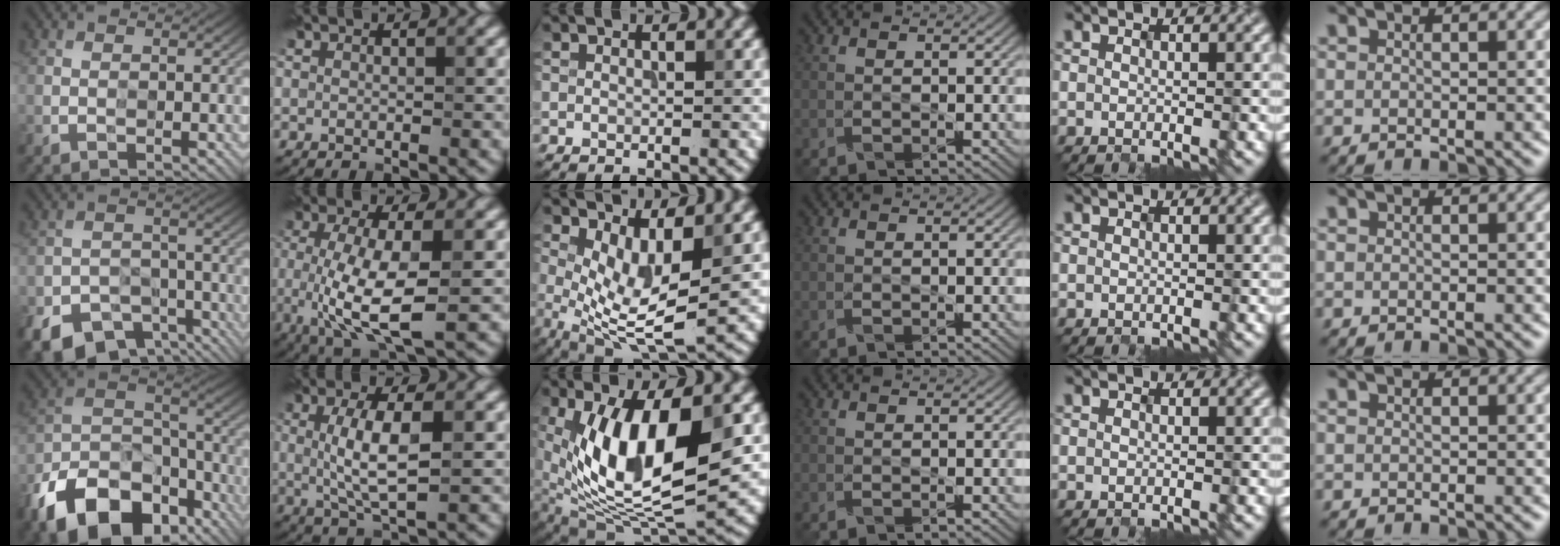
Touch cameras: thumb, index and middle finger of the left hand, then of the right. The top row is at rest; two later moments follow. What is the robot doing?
{"motion": "extract", "object": "keycard holder"}